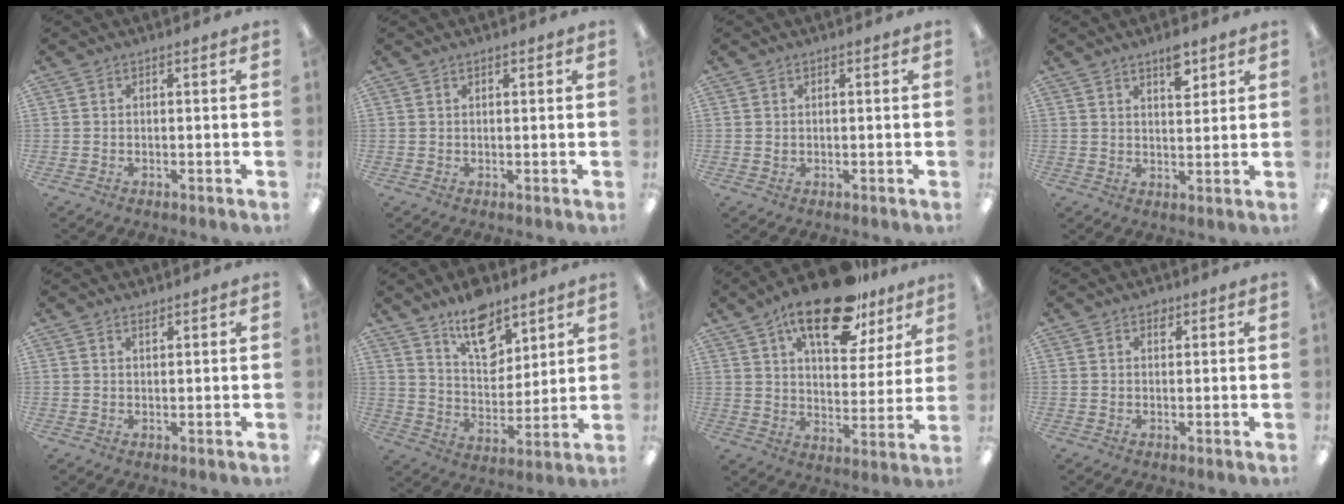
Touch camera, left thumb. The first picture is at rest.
{"total": 0.9, "force": [0.6, 0.4, 0.4], "torque": [-0.009, 0.003, 0.011]}
{"total": 0.6, "force": [0.3, 0.5, 0.2], "torque": [-0.005, 0.003, 0.004]}
{"total": 5.8, "force": [4.1, 2.3, 3.4], "torque": [-0.035, -0.026, 0.066]}
{"total": 1.2, "force": [1.1, 0.3, 0.2], "torque": [-0.006, -0.002, 0.021]}
{"total": 13.6, "force": [9.6, 7.1, 6.5], "torque": [-0.092, -0.057, 0.173]}
{"total": 19.6, "force": [13.1, 8.4, 12.0], "torque": [-0.187, -0.063, 0.217]}
{"total": 1.9, "force": [1.1, 1.2, 0.9], "torque": [-0.002, -0.004, 0.016]}